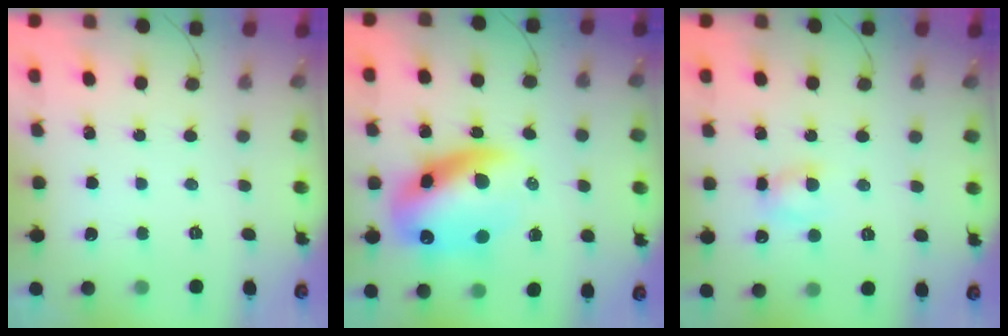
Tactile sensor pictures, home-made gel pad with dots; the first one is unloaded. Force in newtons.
{"total": 17.0, "press": 16.5, "slide": 4.3}
{"total": 4.3, "press": 4.1, "slide": 1.3}